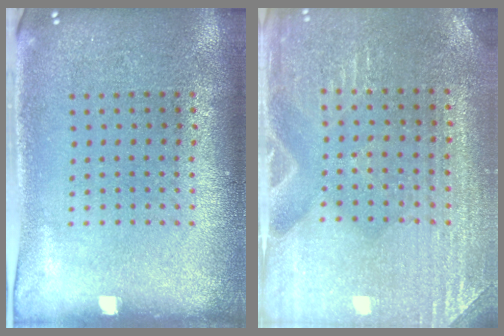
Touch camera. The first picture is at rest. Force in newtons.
{"total": 3.2, "press": 3.1, "slide": 0.4}